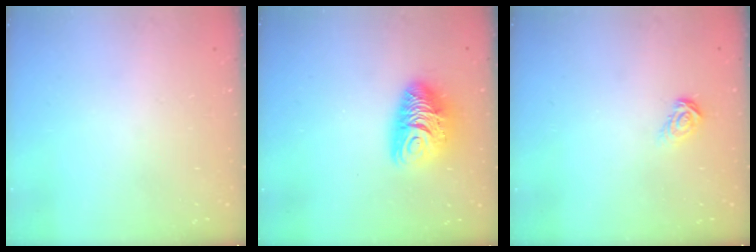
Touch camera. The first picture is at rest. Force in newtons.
{"total": 10.7, "press": 10.6, "slide": 1.1}
{"total": 4.3, "press": 4.3, "slide": 0.5}